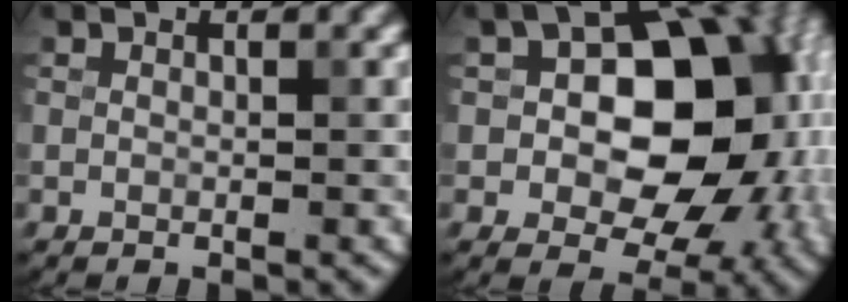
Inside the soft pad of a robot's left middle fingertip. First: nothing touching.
{"total": 14.6, "force": [1.0, 9.3, 11.2], "torque": [-0.122, 0.017, 0.018]}